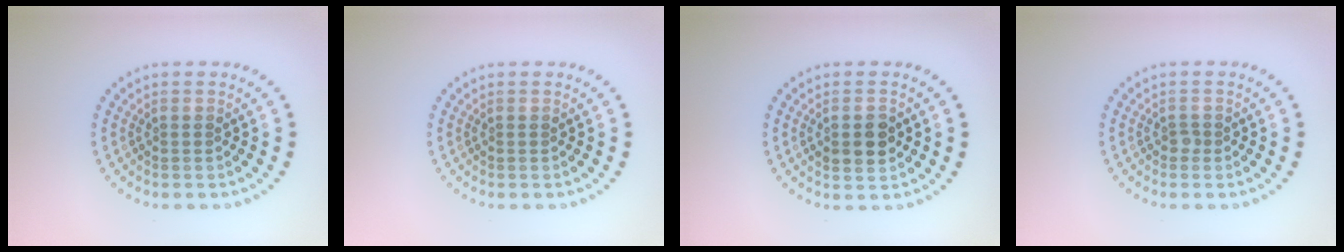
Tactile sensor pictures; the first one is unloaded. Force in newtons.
{"total": 0.0}
{"total": 2.7, "press": 2.7, "slide": 0.2}
{"total": 0.6, "press": 0.5, "slide": 0.4}